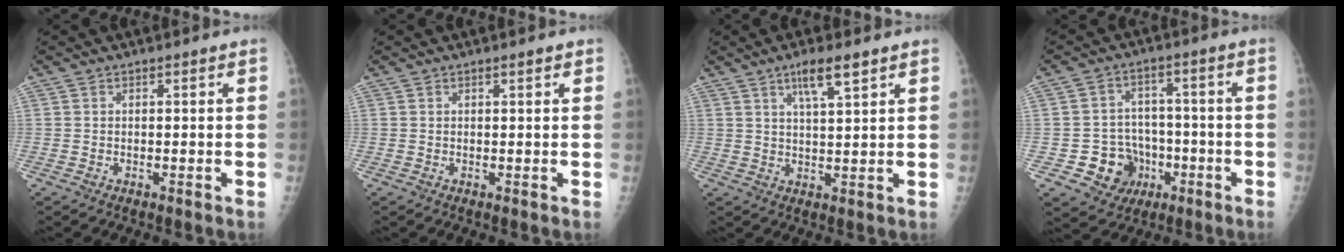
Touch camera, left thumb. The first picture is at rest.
{"total": 0.7, "force": [0.5, 0.1, 0.5], "torque": [-0.007, -0.001, 0.006]}
{"total": 6.2, "force": [3.7, 1.0, 4.8], "torque": [-0.086, -0.017, 0.067]}
{"total": 9.6, "force": [-3.3, 8.6, 2.7], "torque": [0.000, 0.030, -0.043]}